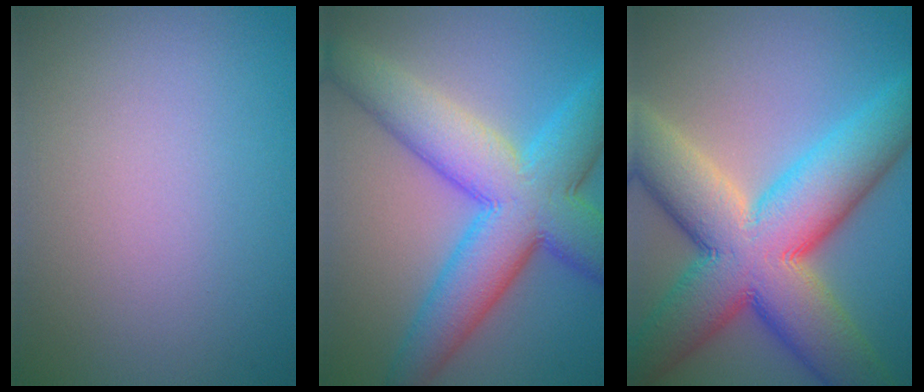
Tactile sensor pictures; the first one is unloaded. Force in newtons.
{"total": 10.8, "press": 10.8, "slide": 0.1}
{"total": 14.6, "press": 14.6, "slide": 0.5}